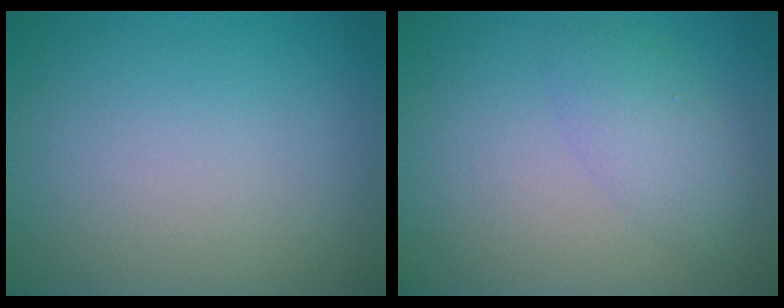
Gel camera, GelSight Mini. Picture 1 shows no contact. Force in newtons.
{"total": 2.7, "press": 2.7, "slide": 0.2}